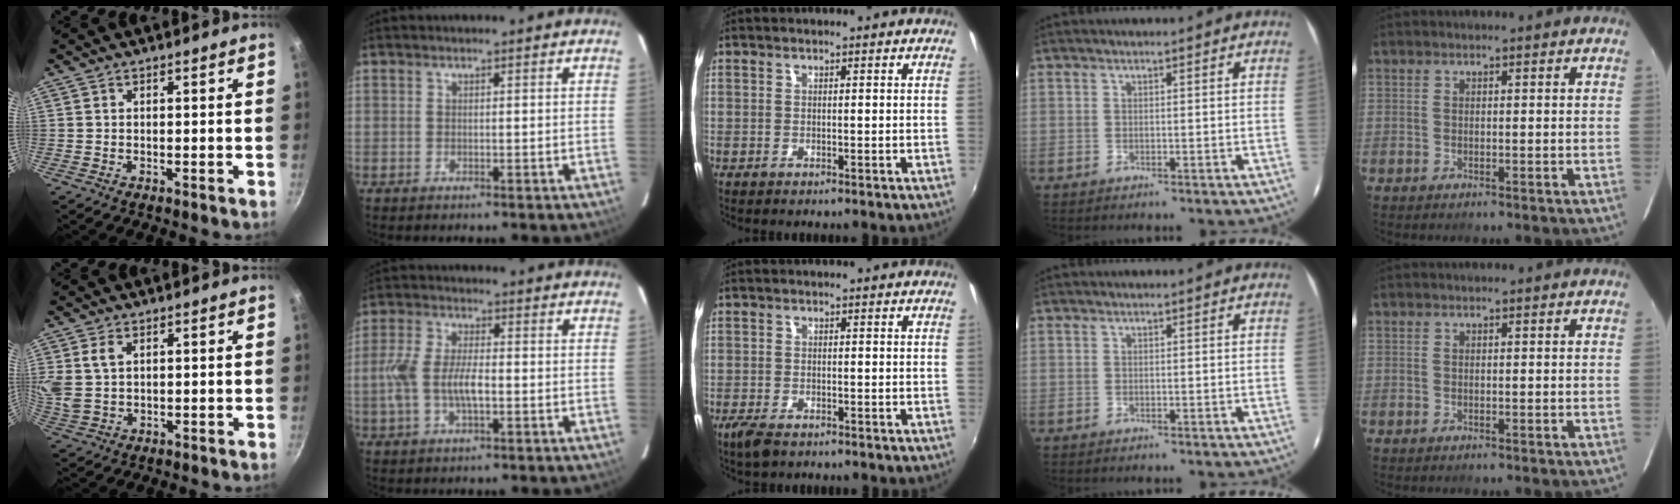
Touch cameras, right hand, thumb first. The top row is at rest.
{"thumb": {"total": 6.2, "force": [2.0, 4.0, 4.2], "torque": [-0.085, -0.003, 0.046]}, "index": {"total": 8.4, "force": [-1.6, 3.6, 7.4], "torque": [-0.155, 0.004, -0.032]}, "middle": {"total": 3.7, "force": [-2.6, 1.4, 2.3], "torque": [-0.055, -0.011, -0.049]}}